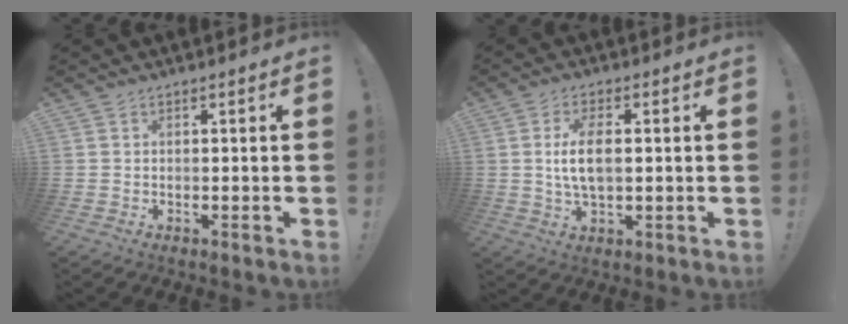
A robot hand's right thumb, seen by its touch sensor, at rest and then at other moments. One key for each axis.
{"total": 8.2, "fx": 0.6, "fy": 3.7, "fz": 7.3, "tx": -0.140, "ty": -0.004, "tz": 0.006}